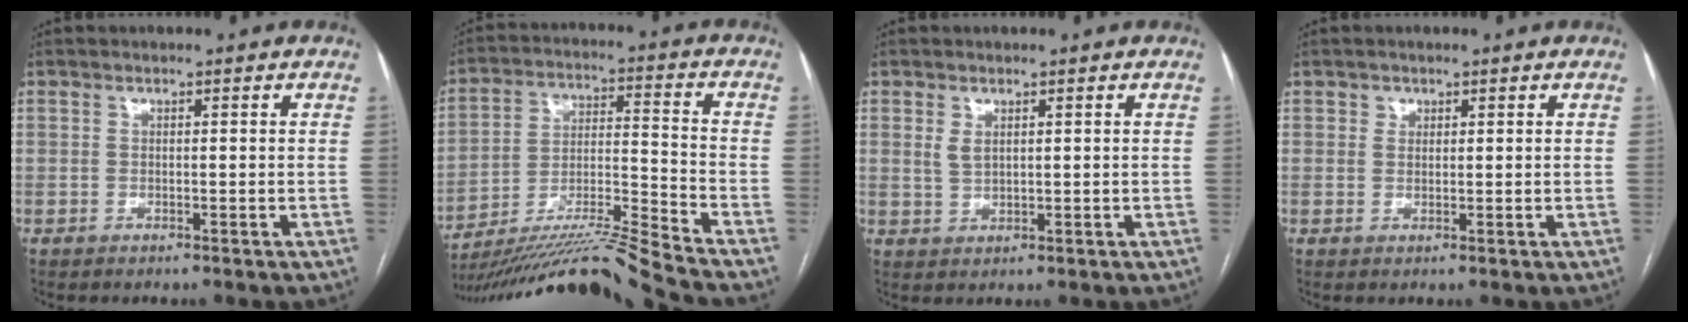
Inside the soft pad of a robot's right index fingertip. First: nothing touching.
{"total": 18.1, "force": [-16.5, -3.7, 6.5], "torque": [-0.120, -0.009, -0.282]}
{"total": 1.9, "force": [0.9, 1.1, 1.4], "torque": [-0.028, 0.001, 0.023]}
{"total": 1.2, "force": [0.6, 1.0, 0.1], "torque": [0.010, -0.002, 0.006]}